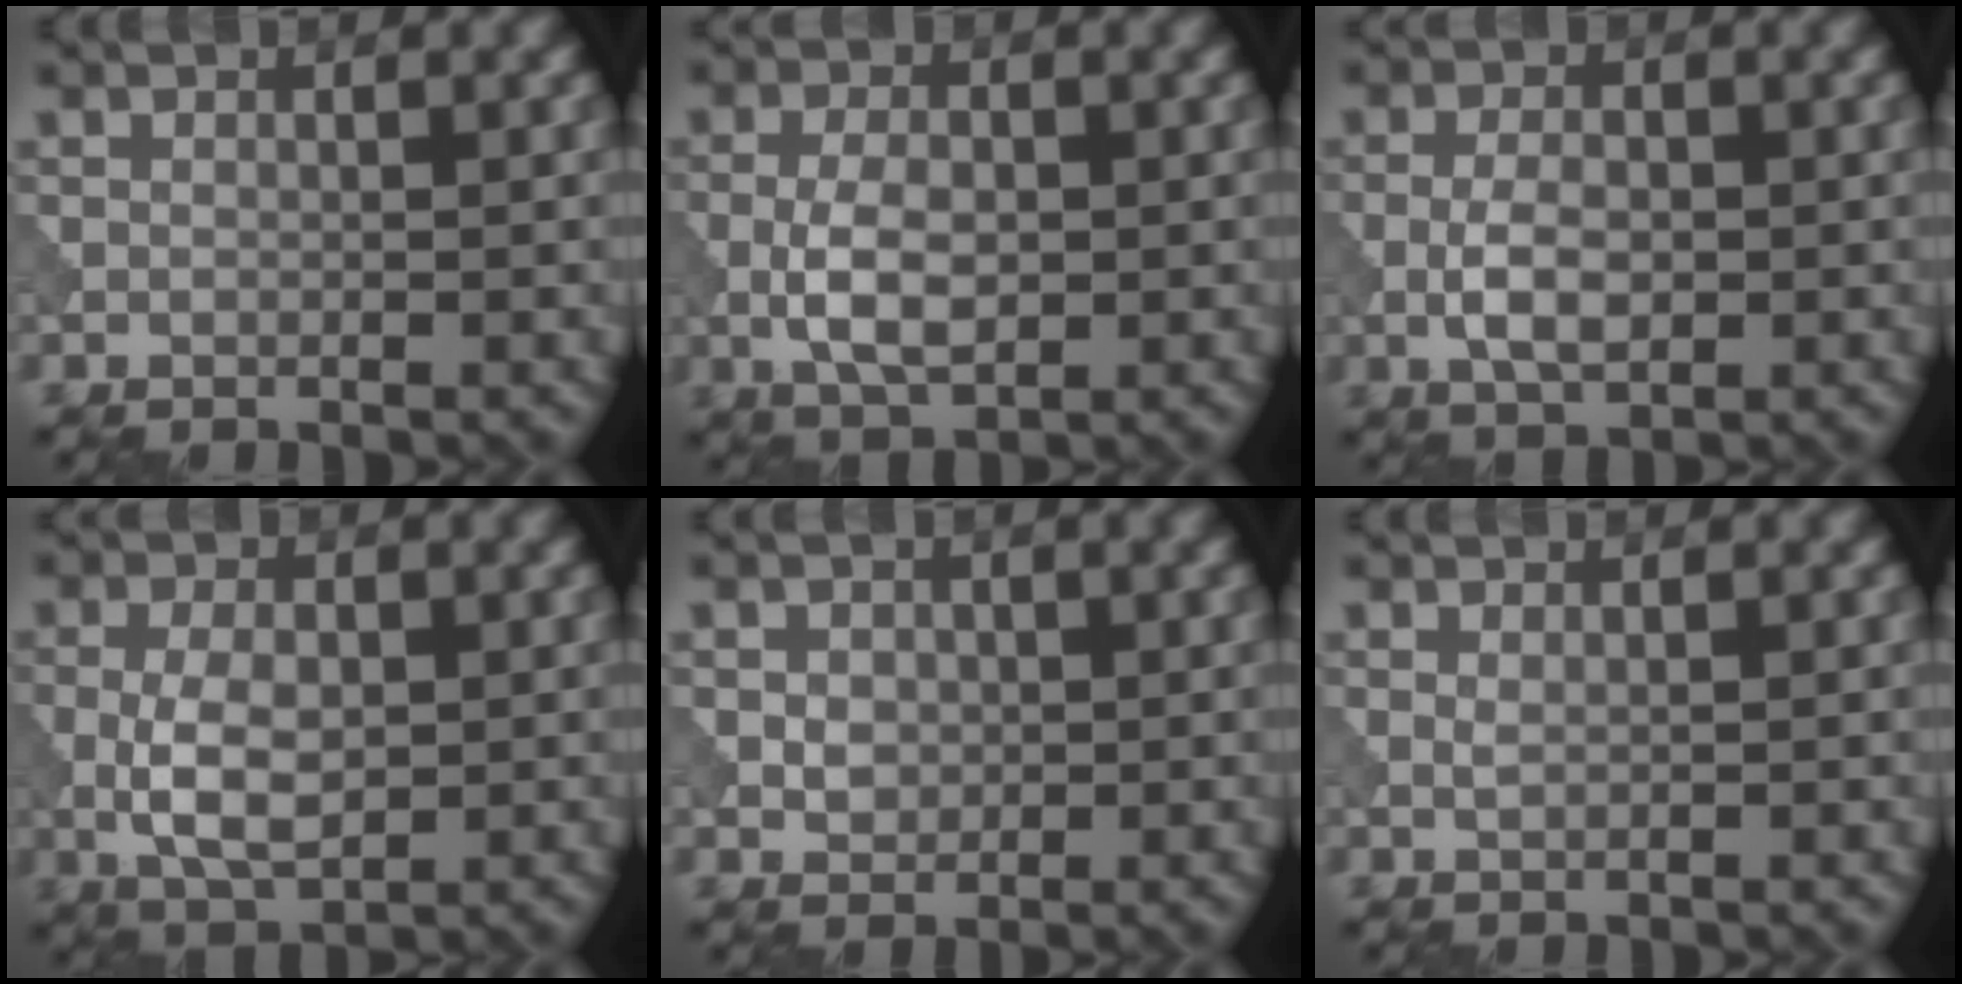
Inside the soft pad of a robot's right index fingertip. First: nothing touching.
{"total": 4.3, "force": [-0.8, 2.3, 3.5], "torque": [-0.074, 0.000, -0.016]}
{"total": 3.4, "force": [-0.7, 1.8, 2.8], "torque": [-0.056, 0.001, -0.015]}
{"total": 4.6, "force": [-0.6, 2.5, 3.9], "torque": [-0.081, -0.002, -0.011]}
{"total": 1.9, "force": [0.1, 1.6, 0.9], "torque": [-0.016, 0.000, 0.002]}
{"total": 0.6, "force": [0.2, 0.2, 0.5], "torque": [-0.013, 0.001, 0.004]}